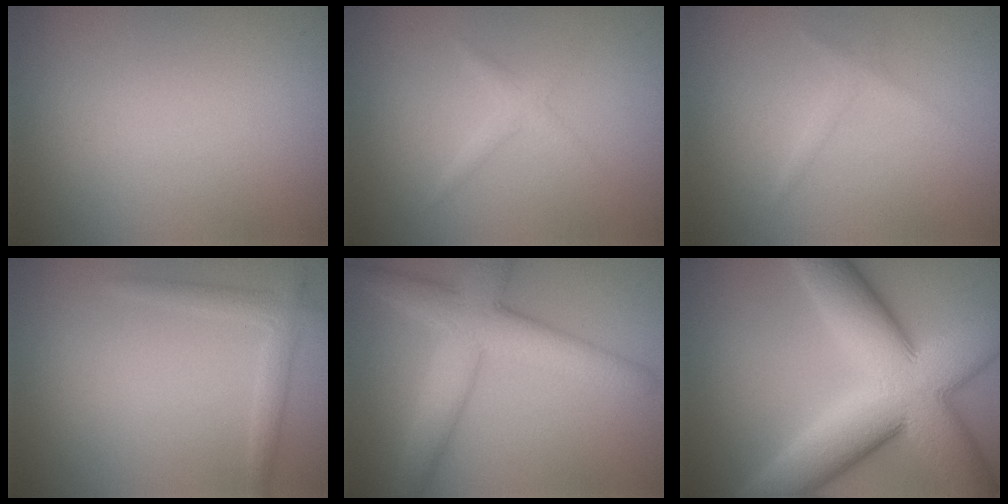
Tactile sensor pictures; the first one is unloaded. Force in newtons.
{"total": 1.3, "press": 1.3, "slide": 0.1}
{"total": 1.0, "press": 1.0, "slide": 0.0}
{"total": 1.2, "press": 1.2, "slide": 0.1}
{"total": 6.5, "press": 6.5, "slide": 0.1}
{"total": 14.1, "press": 14.1, "slide": 0.6}